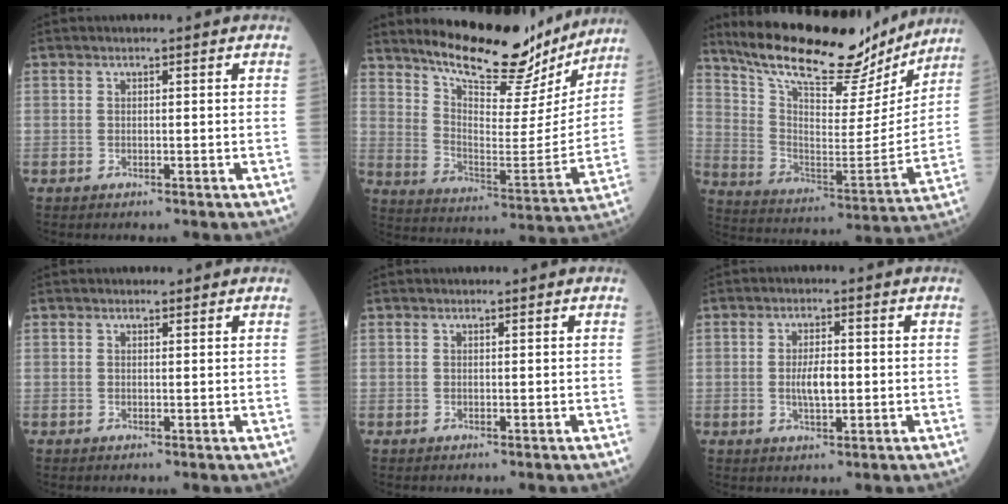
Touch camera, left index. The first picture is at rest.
{"total": 20.4, "force": [17.8, 5.2, 8.5], "torque": [-0.122, -0.030, 0.259]}
{"total": 24.5, "force": [21.0, 6.0, 11.1], "torque": [-0.182, -0.012, 0.319]}
{"total": 1.2, "force": [1.0, 0.5, 0.3], "torque": [0.000, 0.005, 0.014]}
{"total": 0.6, "force": [0.5, 0.1, 0.1], "torque": [-0.004, 0.003, 0.008]}
{"total": 3.7, "force": [-0.3, 1.2, 3.5], "torque": [-0.062, -0.002, -0.005]}